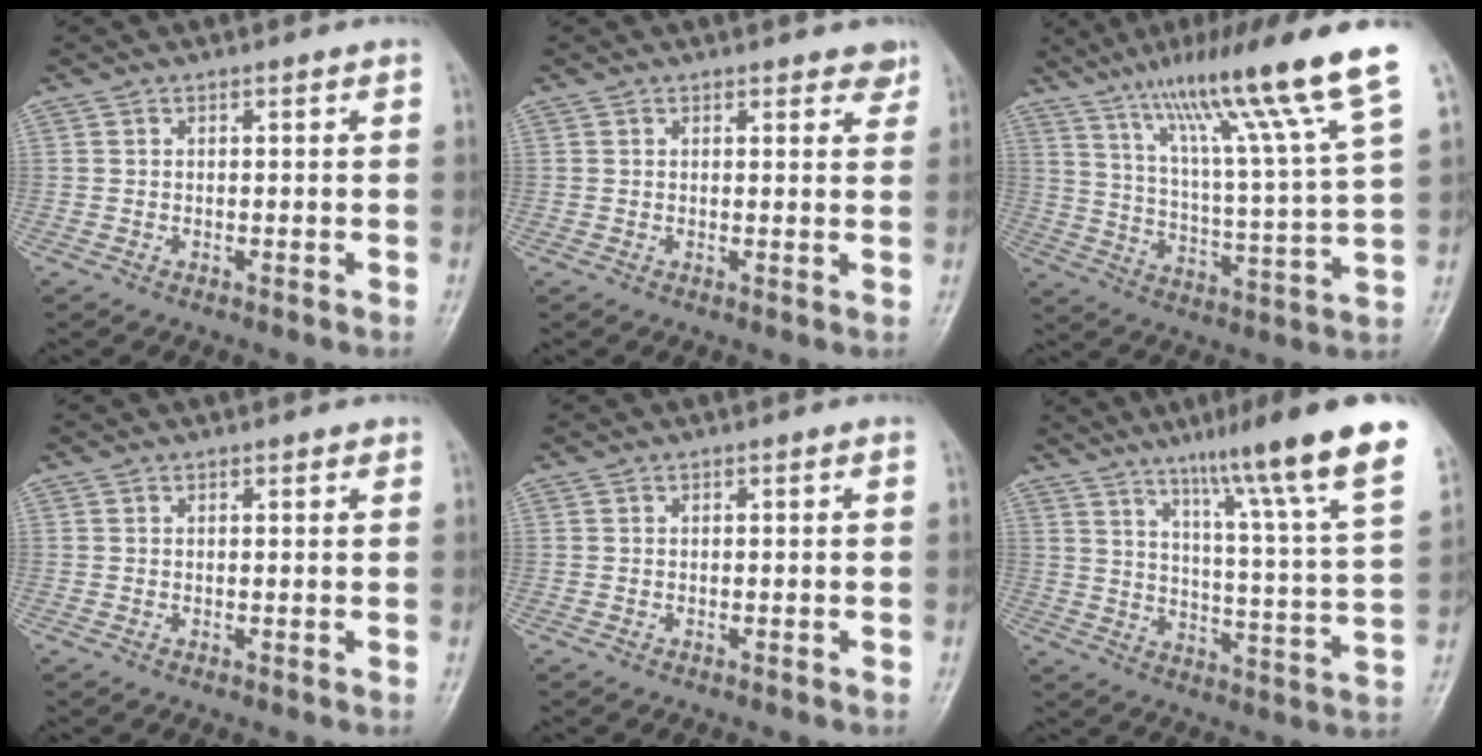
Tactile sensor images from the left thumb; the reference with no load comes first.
{"total": 3.3, "force": [2.7, 1.3, 1.3], "torque": [0.006, -0.013, 0.026]}
{"total": 21.0, "force": [13.6, 0.5, 16.0], "torque": [-0.237, -0.048, 0.220]}
{"total": 1.0, "force": [0.8, 0.4, 0.5], "torque": [-0.008, -0.003, 0.008]}
{"total": 0.0}
{"total": 20.0, "force": [13.9, 0.8, 14.5], "torque": [-0.189, -0.060, 0.197]}